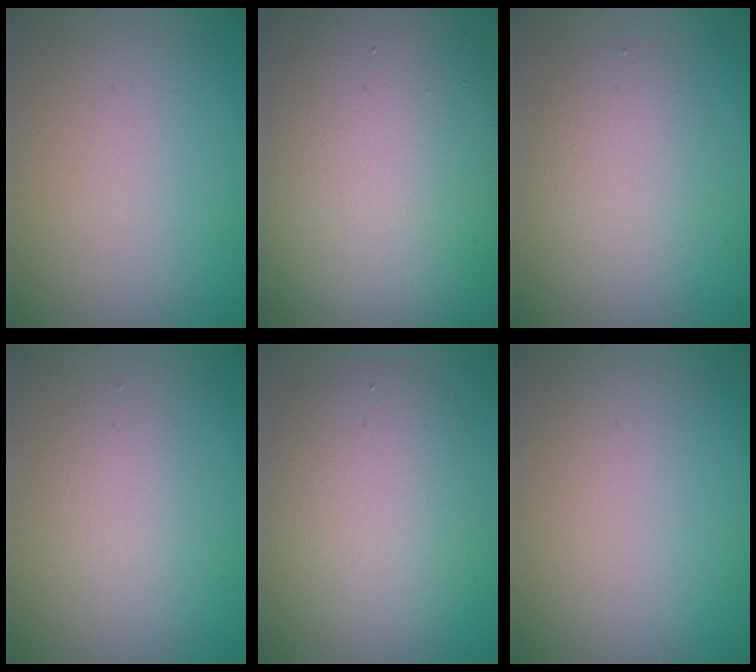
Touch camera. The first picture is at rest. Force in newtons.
{"total": 16.9, "press": 16.8, "slide": 1.0}
{"total": 2.6, "press": 2.6, "slide": 0.1}
{"total": 1.7, "press": 1.7, "slide": 0.2}
{"total": 5.4, "press": 5.3, "slide": 0.2}
{"total": 0.0}